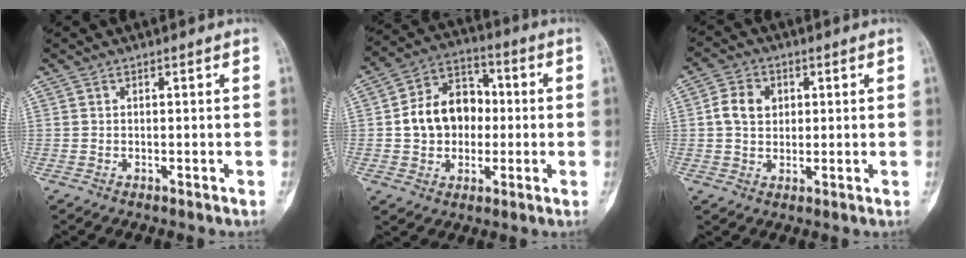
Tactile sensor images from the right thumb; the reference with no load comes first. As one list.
[{"total": 12.9, "force": [-0.2, 10.2, 8.0], "torque": [-0.094, 0.029, -0.008]}, {"total": 6.0, "force": [1.1, 4.8, 3.4], "torque": [-0.049, 0.003, 0.016]}]